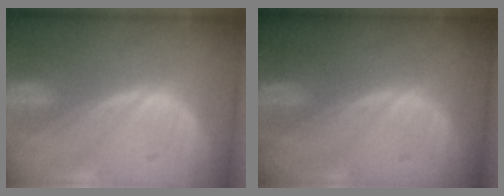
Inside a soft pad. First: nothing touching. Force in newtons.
{"total": 0.0}